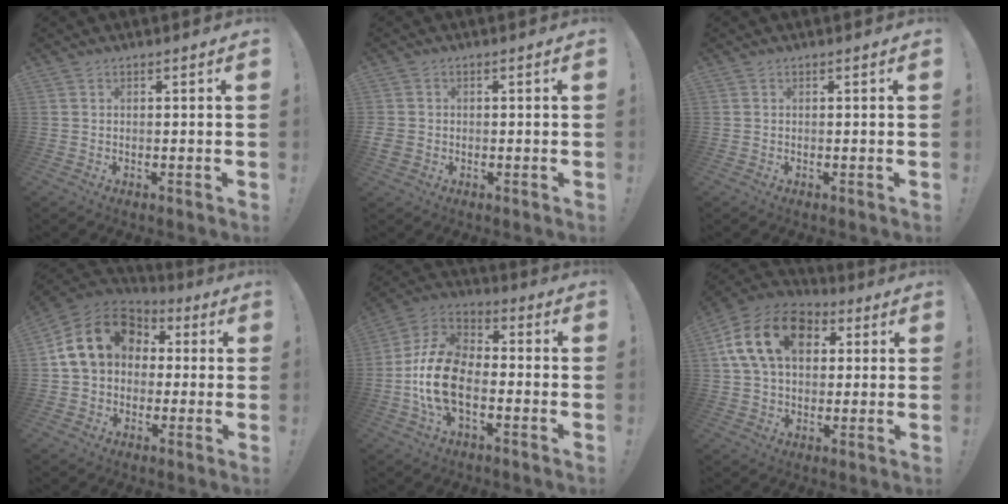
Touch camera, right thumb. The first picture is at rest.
{"total": 2.5, "force": [-0.5, 2.2, 1.1], "torque": [-0.025, 0.002, -0.008]}
{"total": 0.0}
{"total": 17.3, "force": [4.2, 13.3, 10.3], "torque": [-0.167, 0.000, 0.081]}
{"total": 16.8, "force": [-4.5, 10.3, 12.4], "torque": [-0.242, 0.032, -0.072]}
{"total": 18.3, "force": [5.5, 12.4, 12.2], "torque": [-0.210, 0.000, 0.101]}